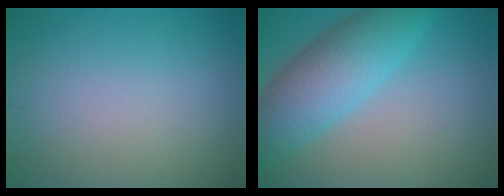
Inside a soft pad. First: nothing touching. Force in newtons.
{"total": 7.6, "press": 7.6, "slide": 0.2}